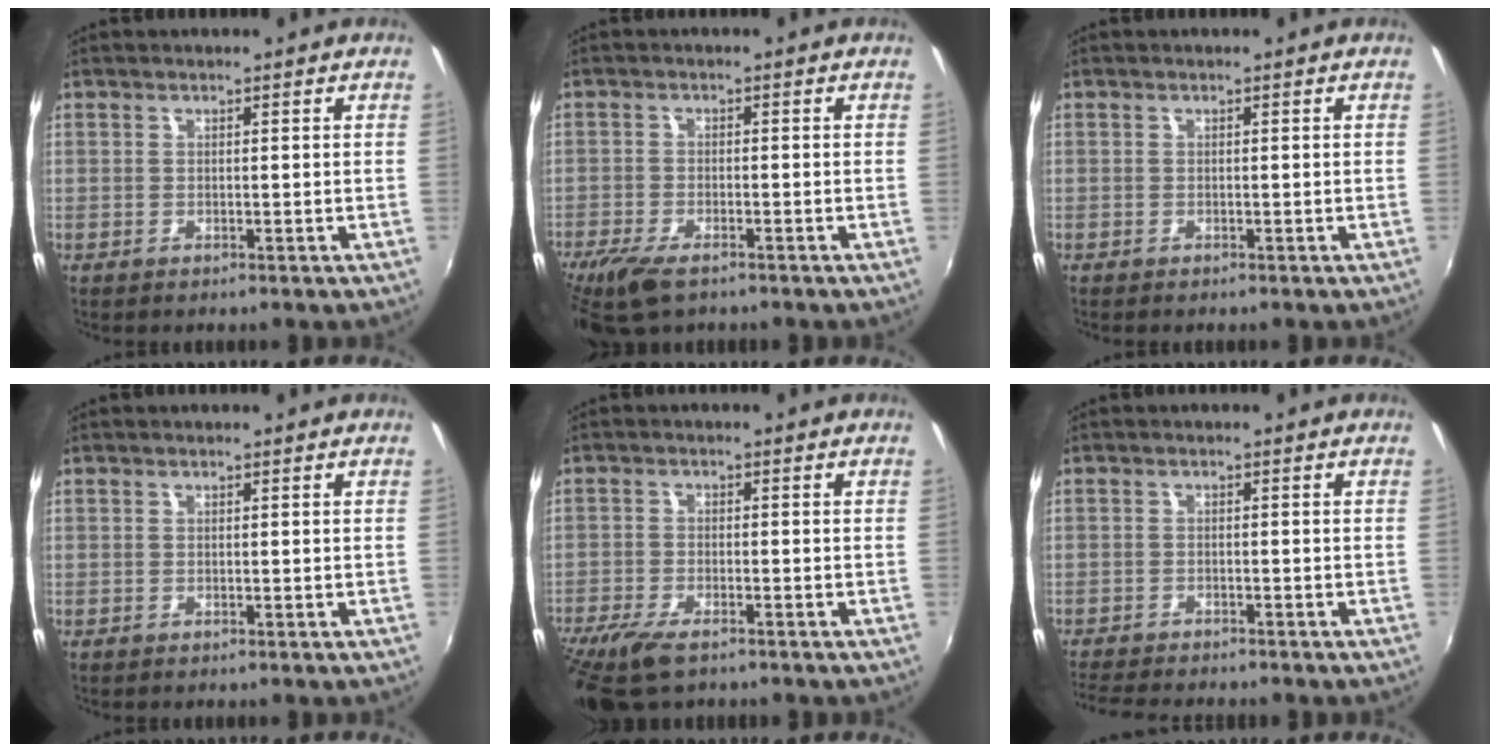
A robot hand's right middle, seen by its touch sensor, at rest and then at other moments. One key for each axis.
{"total": 8.1, "fx": -5.8, "fy": 2.9, "fz": 4.9, "tx": -0.122, "ty": -0.024, "tz": -0.109}
{"total": 0.0}
{"total": 0.0}
{"total": 10.1, "fx": -7.2, "fy": 3.5, "fz": 6.1, "tx": -0.151, "ty": -0.033, "tz": -0.136}
{"total": 7.3, "fx": -6.8, "fy": 0.9, "fz": 2.7, "tx": -0.072, "ty": -0.022, "tz": -0.113}